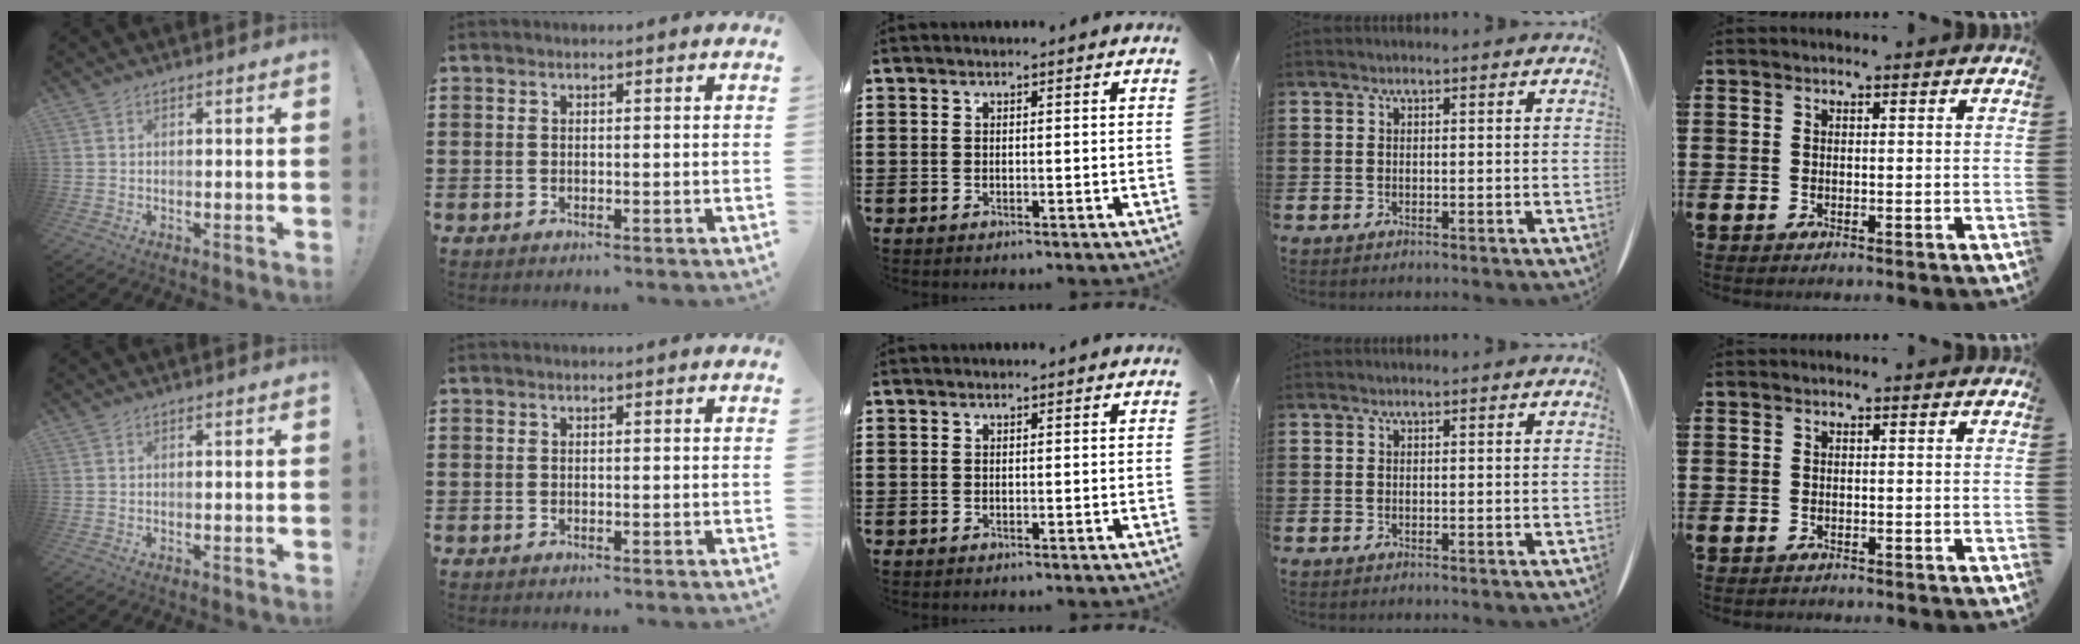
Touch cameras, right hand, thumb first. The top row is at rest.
{}